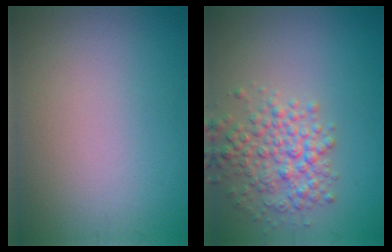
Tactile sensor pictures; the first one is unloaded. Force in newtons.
{"total": 4.2, "press": 4.2, "slide": 0.1}